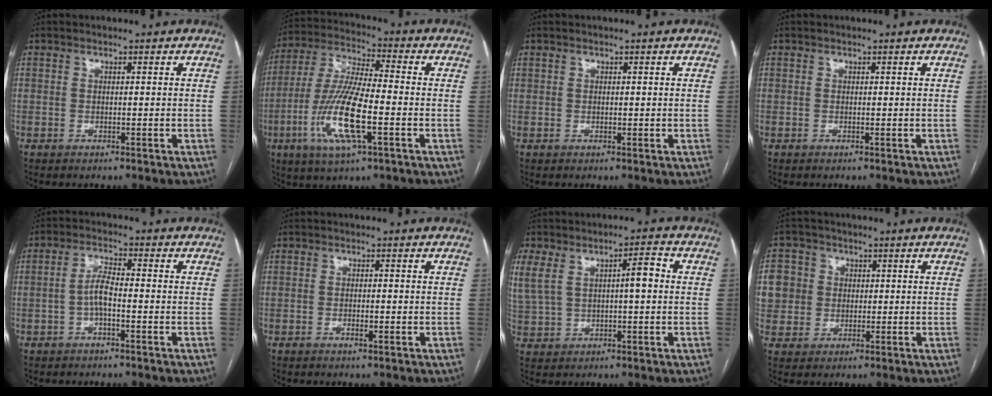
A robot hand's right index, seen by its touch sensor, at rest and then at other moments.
{"total": 14.2, "force": [-4.3, 2.3, 13.3], "torque": [-0.280, -0.013, -0.081]}
{"total": 0.5, "force": [0.3, 0.3, 0.2], "torque": [0.004, 0.001, 0.008]}
{"total": 0.0}
{"total": 3.9, "force": [-1.1, 0.9, 3.6], "torque": [-0.072, 0.010, -0.020]}
{"total": 1.2, "force": [-0.6, 0.2, 1.1], "torque": [-0.020, 0.000, -0.009]}
{"total": 8.7, "force": [2.1, 3.9, 7.5], "torque": [-0.160, 0.032, 0.045]}
{"total": 9.6, "force": [1.4, 9.3, 2.1], "torque": [-0.070, 0.035, 0.042]}